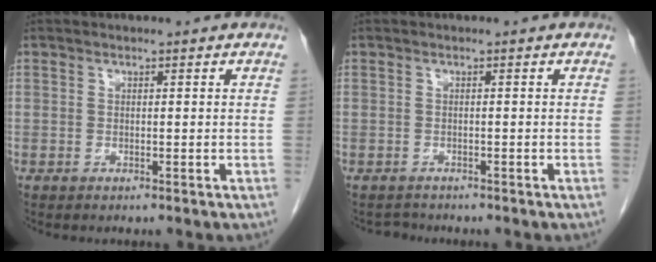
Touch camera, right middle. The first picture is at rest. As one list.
[{"total": 1.4, "force": [-1.3, 0.4, -0.3], "torque": [0.002, -0.004, -0.019]}]